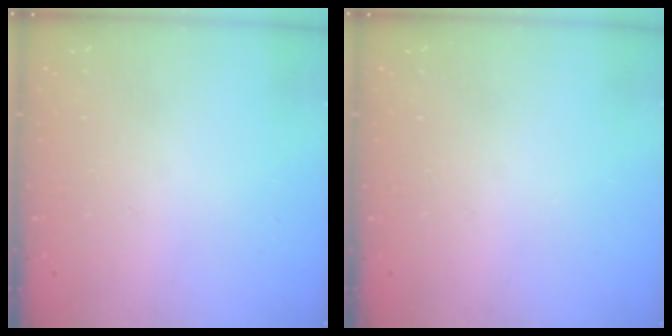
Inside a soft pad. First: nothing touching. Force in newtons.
{"total": 0.0}